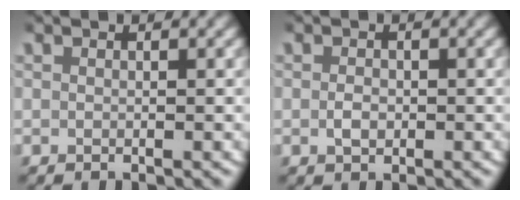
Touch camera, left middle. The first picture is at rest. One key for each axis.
{"total": 1.2, "fx": -0.3, "fy": 0.8, "fz": 0.8, "tx": -0.020, "ty": -0.005, "tz": -0.001}